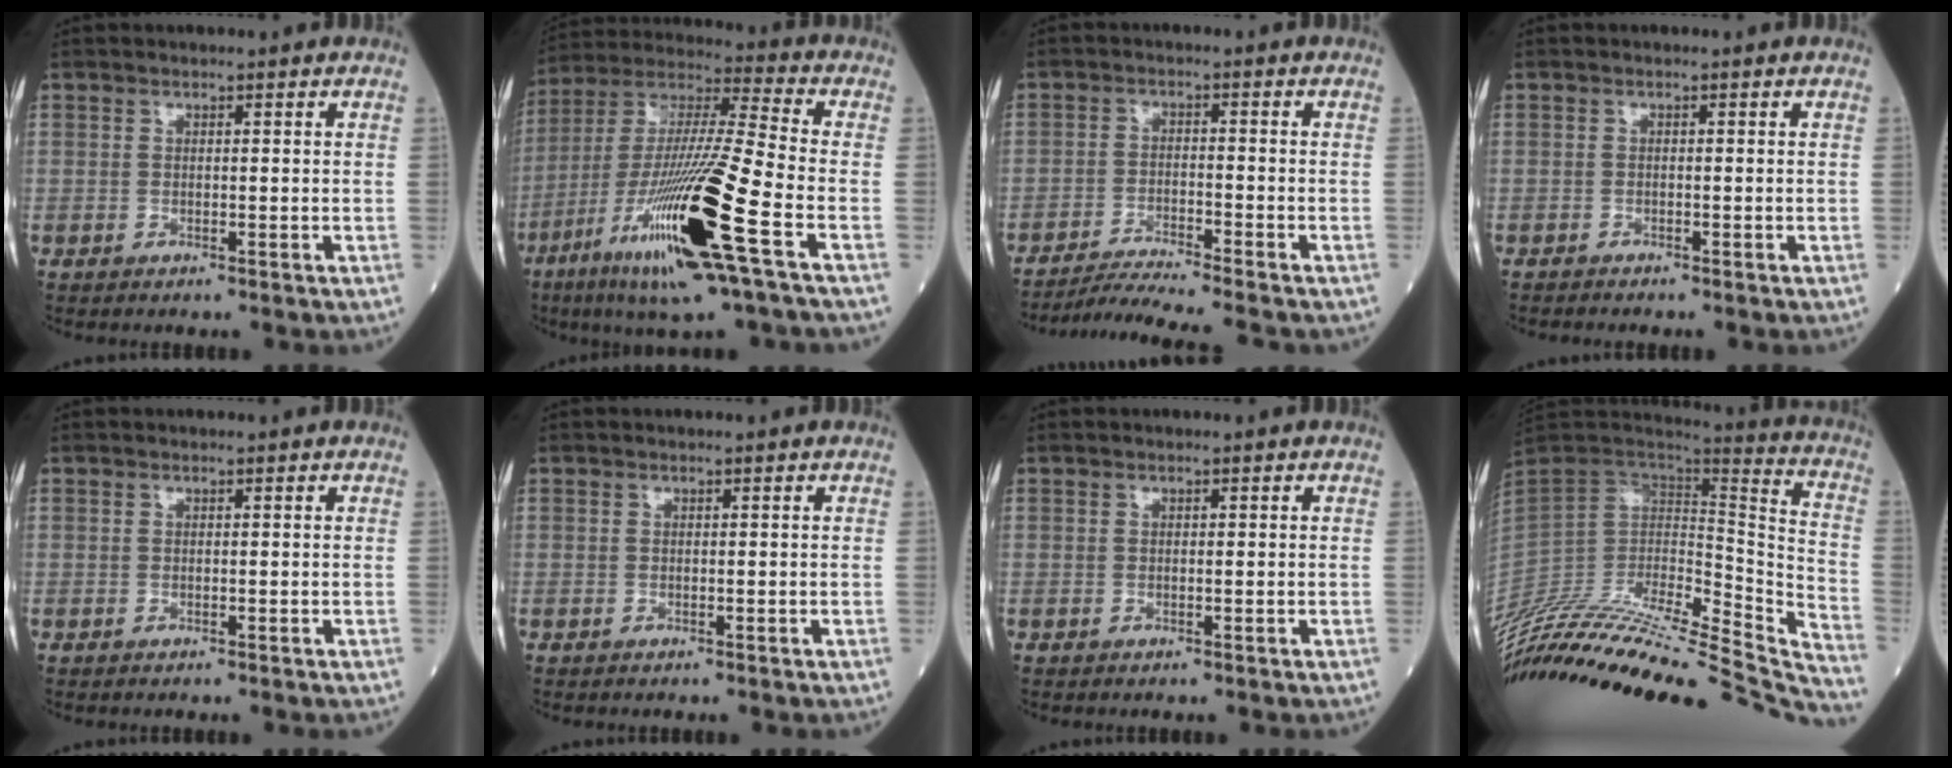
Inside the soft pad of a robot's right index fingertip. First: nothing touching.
{"total": 21.3, "force": [-8.7, 0.3, 19.4], "torque": [-0.388, -0.038, -0.168]}
{"total": 9.1, "force": [-8.3, -1.0, 3.5], "torque": [-0.053, -0.018, -0.139]}
{"total": 0.9, "force": [-0.9, 0.0, 0.1], "torque": [-0.006, -0.002, -0.016]}
{"total": 0.0}
{"total": 0.0}
{"total": 0.0}
{"total": 46.4, "force": [-42.3, 4.8, 18.6], "torque": [-0.278, -0.086, -0.605]}